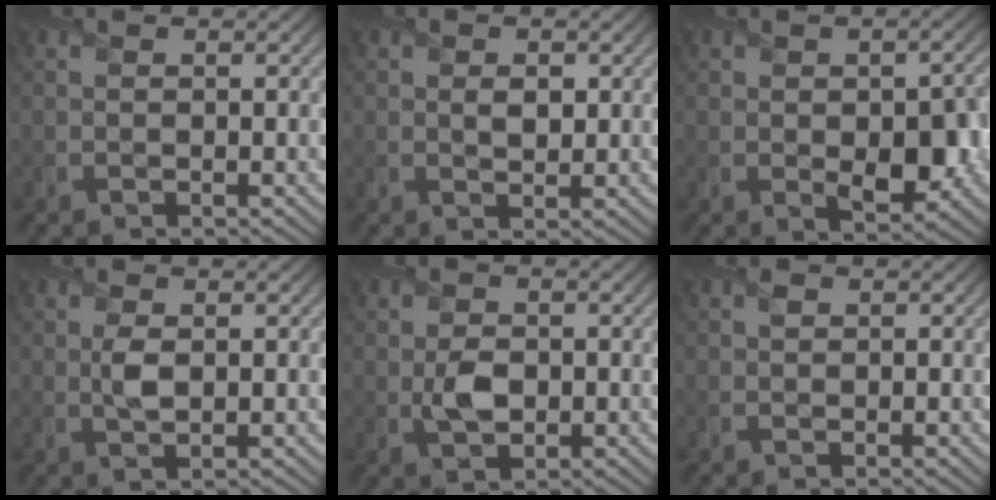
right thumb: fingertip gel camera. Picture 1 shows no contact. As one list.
[{"total": 1.8, "force": [0.4, 1.1, 1.4], "torque": [-0.032, -0.004, 0.005]}, {"total": 5.5, "force": [-0.9, 3.2, 4.4], "torque": [-0.066, -0.015, -0.010]}, {"total": 2.1, "force": [0.3, 0.9, 1.9], "torque": [-0.046, 0.000, 0.004]}, {"total": 3.1, "force": [-0.3, 2.1, 2.3], "torque": [-0.054, -0.004, -0.009]}, {"total": 0.6, "force": [0.3, 0.4, 0.4], "torque": [-0.007, 0.001, 0.004]}]